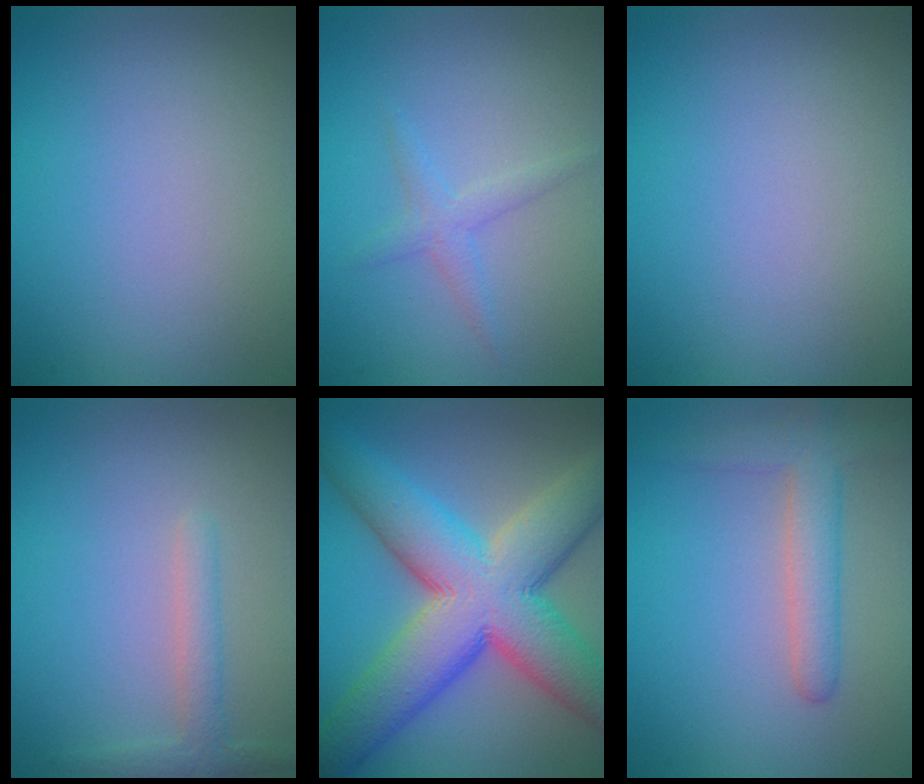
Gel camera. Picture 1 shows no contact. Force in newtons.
{"total": 1.6, "press": 1.6, "slide": 0.1}
{"total": 0.0}
{"total": 1.9, "press": 1.9, "slide": 0.1}
{"total": 13.3, "press": 13.3, "slide": 0.6}
{"total": 3.6, "press": 3.6, "slide": 0.3}